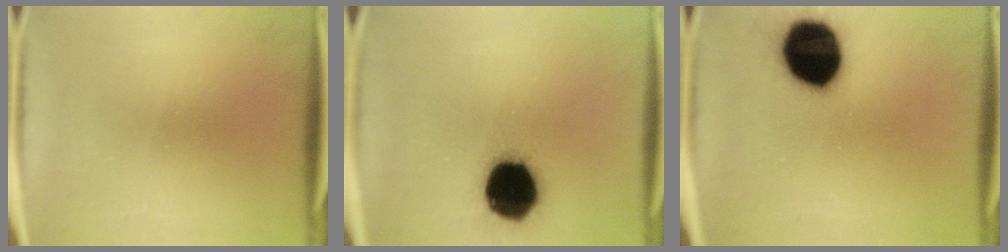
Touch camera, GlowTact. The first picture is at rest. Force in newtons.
{"total": 19.1}
{"total": 19.7}